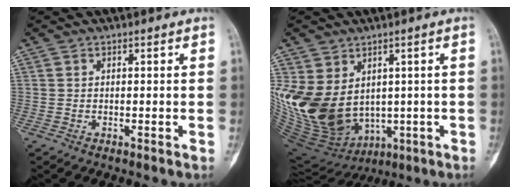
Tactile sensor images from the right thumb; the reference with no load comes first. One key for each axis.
{"total": 19.8, "fx": 0.7, "fy": 15.1, "fz": 12.7, "tx": -0.264, "ty": -0.007, "tz": 0.055}